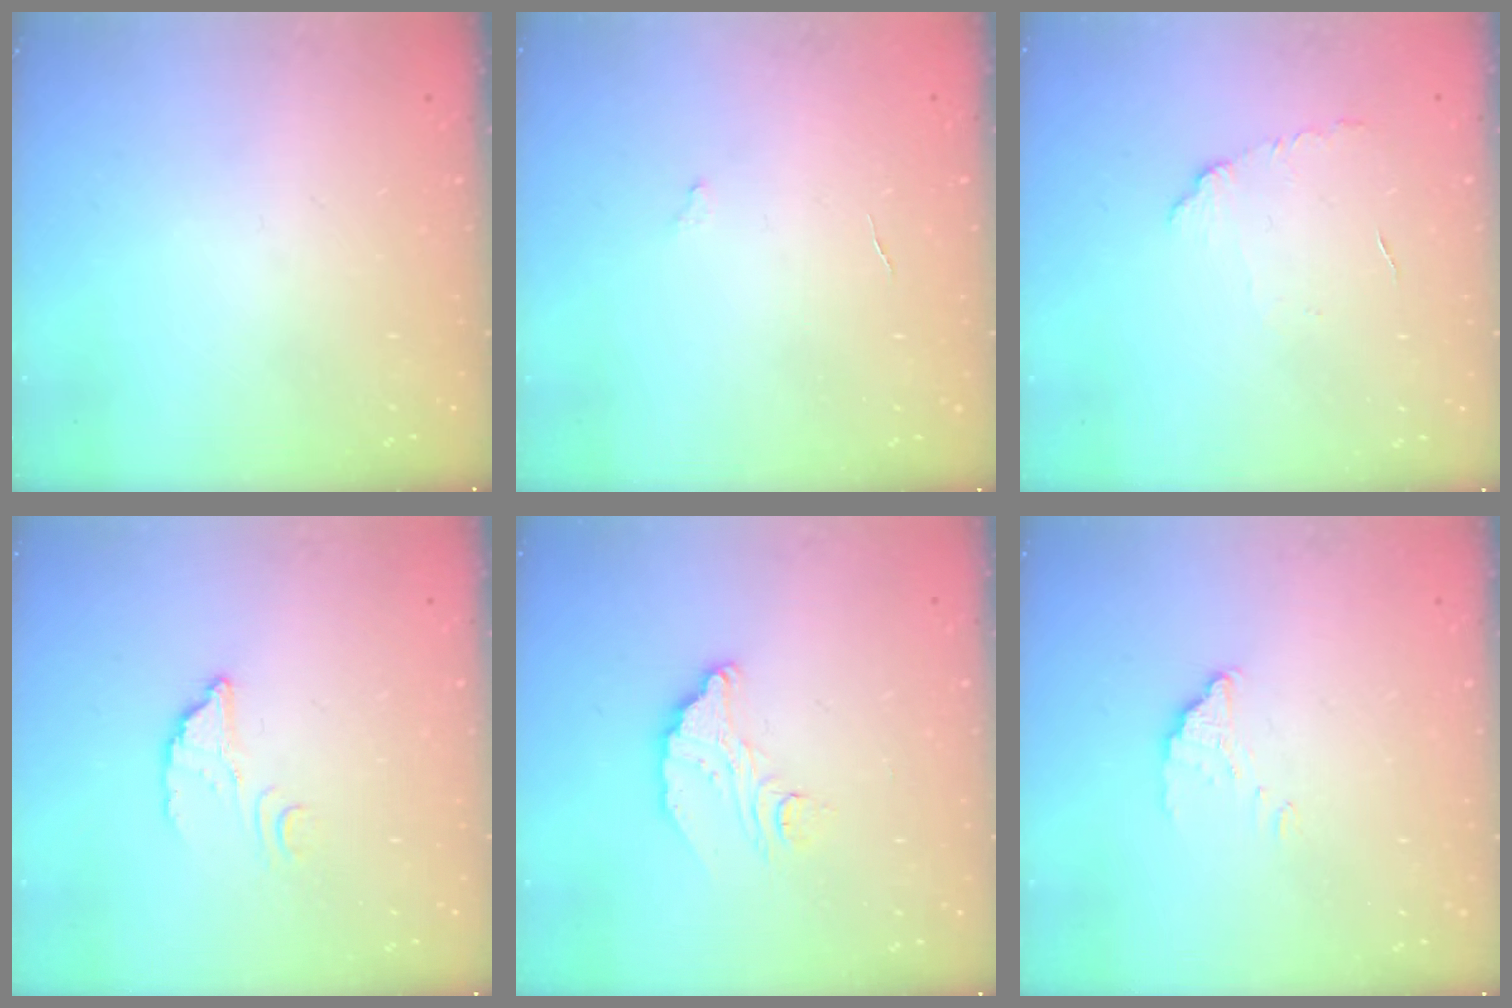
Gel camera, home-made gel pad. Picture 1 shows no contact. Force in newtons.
{"total": 2.6, "press": 2.6, "slide": 0.2}
{"total": 5.0, "press": 5.0, "slide": 0.3}
{"total": 4.1, "press": 4.1, "slide": 0.1}
{"total": 9.0, "press": 9.0, "slide": 0.7}
{"total": 2.0, "press": 2.0, "slide": 0.1}